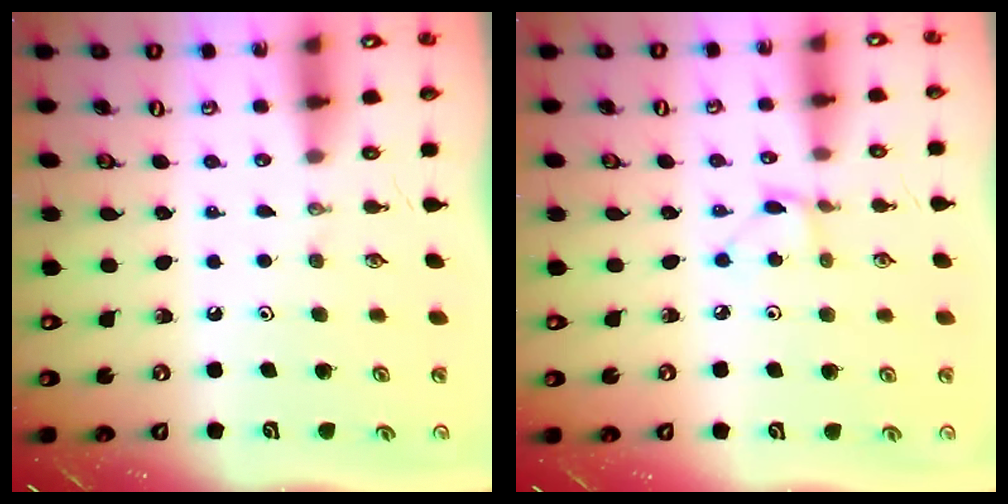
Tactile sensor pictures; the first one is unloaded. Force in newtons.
{"total": 2.5, "press": 2.5, "slide": 0.3}